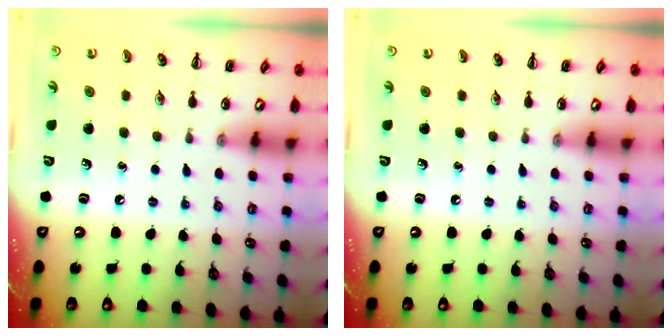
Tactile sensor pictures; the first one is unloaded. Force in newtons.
{"total": 0.0}